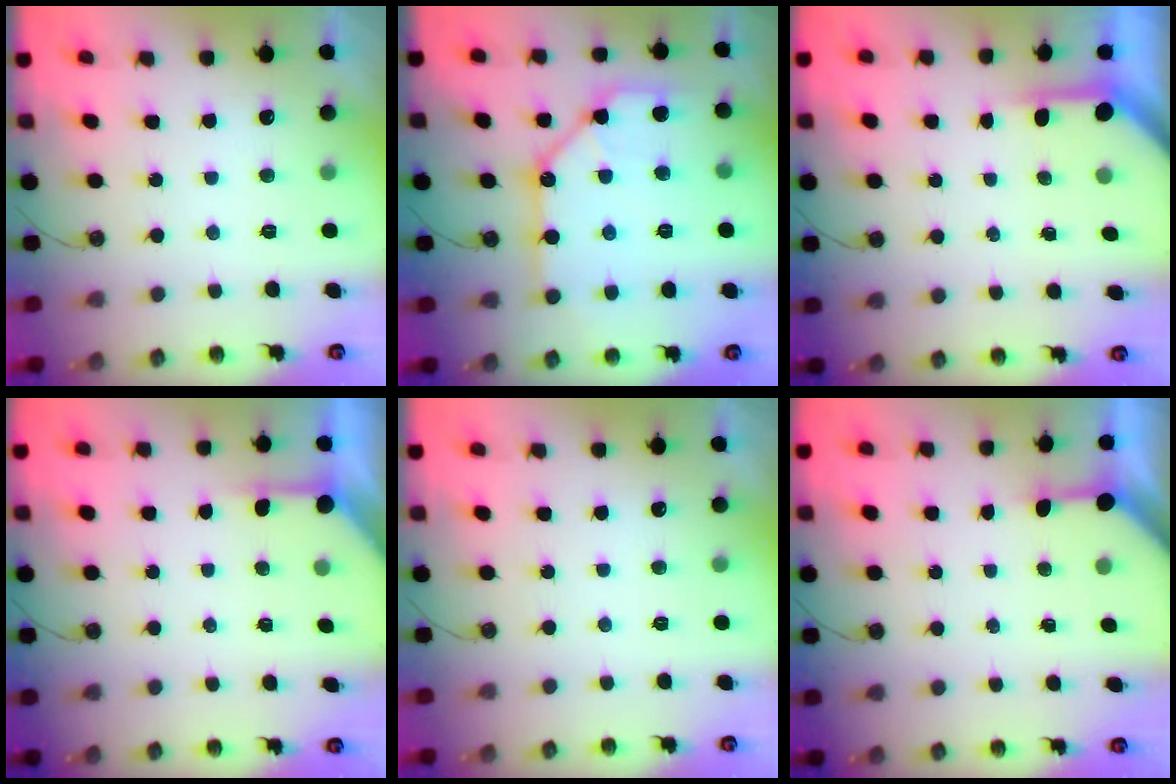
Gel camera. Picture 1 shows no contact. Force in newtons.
{"total": 14.6, "press": 14.5, "slide": 1.1}
{"total": 3.5, "press": 3.5, "slide": 0.3}
{"total": 3.6, "press": 3.5, "slide": 0.4}
{"total": 0.0}
{"total": 3.3, "press": 3.3, "slide": 0.3}